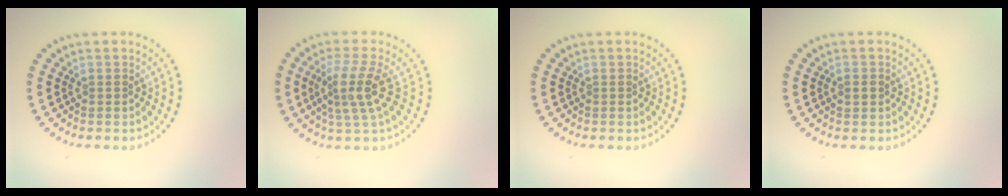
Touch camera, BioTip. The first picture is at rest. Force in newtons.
{"total": 3.6, "press": 2.8, "slide": 2.3}
{"total": 0.0}
{"total": 1.4, "press": 1.4, "slide": 0.2}